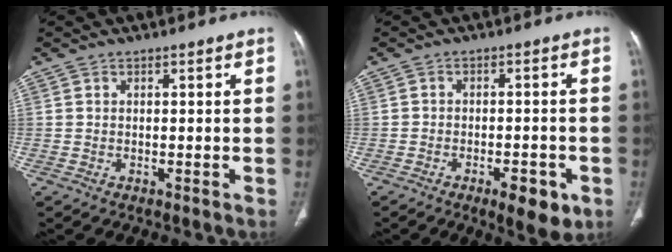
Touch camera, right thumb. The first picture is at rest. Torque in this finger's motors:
{"motor_torque": [0.67, 0.78, -0.17, 0.08, 0.23]}